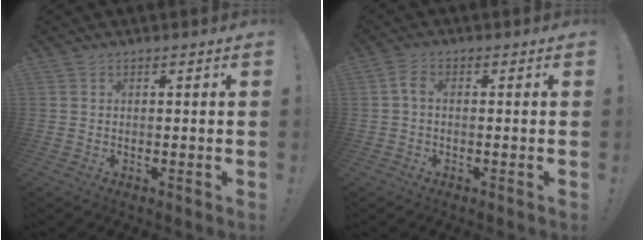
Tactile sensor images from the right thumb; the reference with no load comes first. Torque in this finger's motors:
{"motor_torque": [0.49, -0.17, -0.07, -0.08, -0.01]}